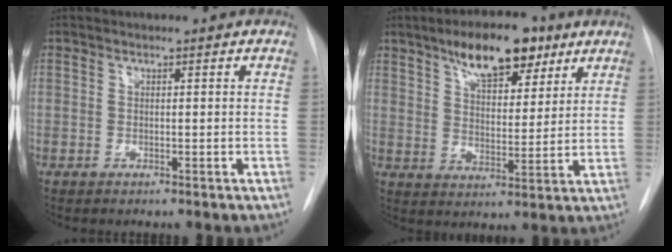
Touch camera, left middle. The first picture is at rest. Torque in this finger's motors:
{"motor_torque": [0.79, -0.77, 0.33, 0.05]}